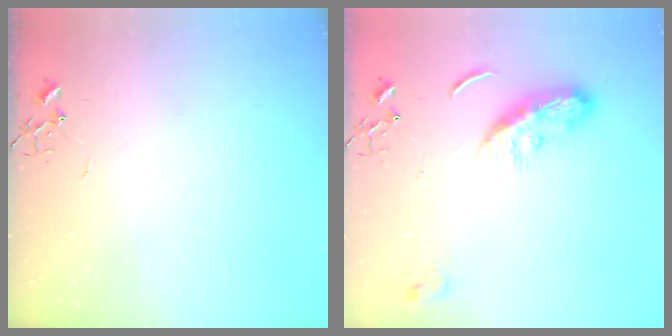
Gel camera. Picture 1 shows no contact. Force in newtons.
{"total": 10.9, "press": 10.9, "slide": 0.7}